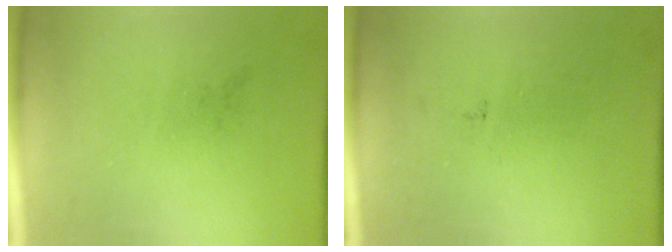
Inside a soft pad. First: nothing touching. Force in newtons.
{"total": 0.0}